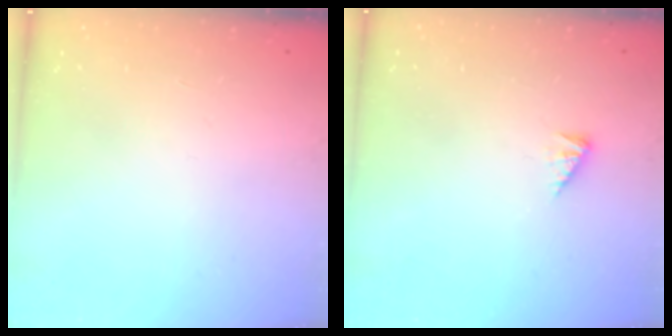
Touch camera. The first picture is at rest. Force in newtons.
{"total": 2.2, "press": 2.2, "slide": 0.3}